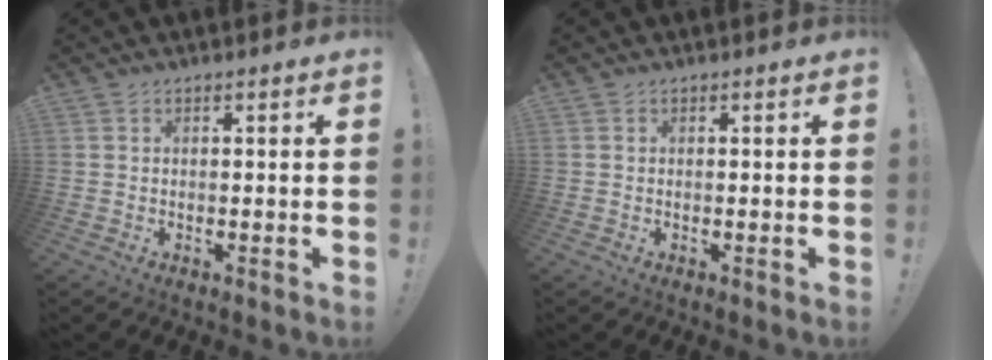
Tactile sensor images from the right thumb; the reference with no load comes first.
{"total": 0.0}